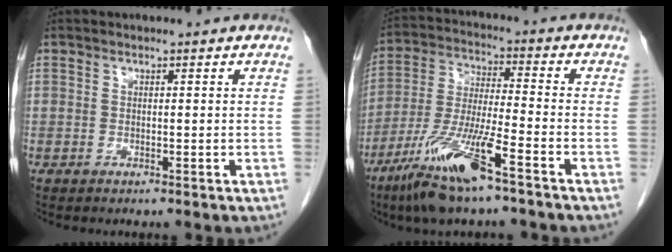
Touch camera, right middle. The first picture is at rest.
{"total": 12.8, "force": [-8.0, 0.9, 10.0], "torque": [-0.210, -0.028, -0.152]}